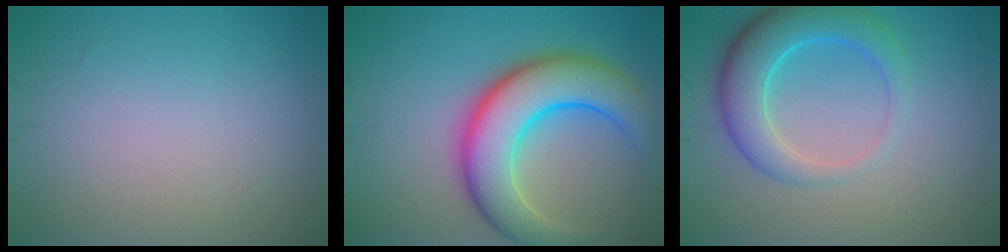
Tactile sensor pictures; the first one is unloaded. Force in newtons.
{"total": 9.0, "press": 9.0, "slide": 0.1}
{"total": 5.6, "press": 5.6, "slide": 0.3}